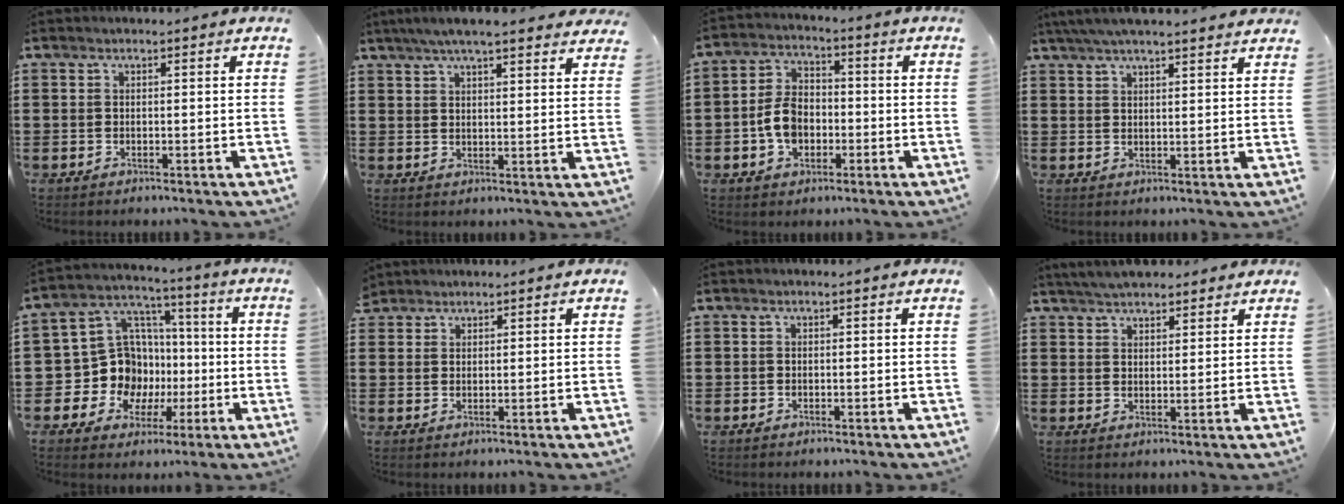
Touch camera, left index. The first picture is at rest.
{"total": 5.5, "force": [4.8, 0.4, 2.7], "torque": [-0.065, -0.008, 0.087]}
{"total": 6.3, "force": [-1.6, 4.5, 4.2], "torque": [-0.099, 0.006, -0.034]}
{"total": 4.6, "force": [4.1, 0.2, 2.0], "torque": [-0.050, -0.006, 0.075]}
{"total": 11.9, "force": [-1.7, 11.2, 3.9], "torque": [-0.125, 0.000, -0.022]}
{"total": 1.8, "force": [1.6, 0.7, -0.1], "torque": [-0.003, 0.004, 0.034]}
{"total": 0.0}
{"total": 4.5, "force": [4.2, 0.9, 1.1], "torque": [-0.033, -0.005, 0.080]}